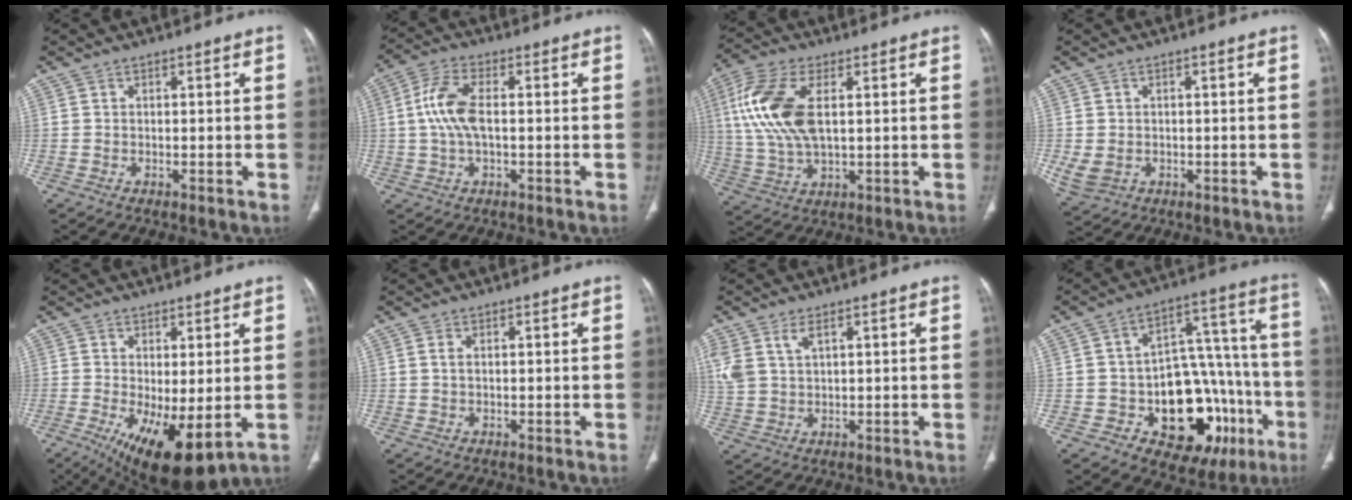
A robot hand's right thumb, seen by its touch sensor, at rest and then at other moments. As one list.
[{"total": 8.0, "force": [0.3, 3.6, 7.2], "torque": [-0.168, 0.018, 0.003]}, {"total": 14.4, "force": [3.1, 7.2, 12.1], "torque": [-0.274, 0.000, 0.063]}, {"total": 4.2, "force": [-0.6, 3.4, 2.5], "torque": [-0.054, 0.000, 0.004]}, {"total": 11.9, "force": [-2.8, 4.4, 10.7], "torque": [-0.176, -0.022, -0.025]}, {"total": 1.0, "force": [0.3, 0.5, 0.8], "torque": [-0.021, 0.005, 0.009]}, {"total": 6.5, "force": [3.0, 3.5, 4.5], "torque": [-0.112, 0.002, 0.071]}, {"total": 24.1, "force": [-8.5, 14.3, 17.5], "torque": [-0.174, 0.065, -0.098]}]